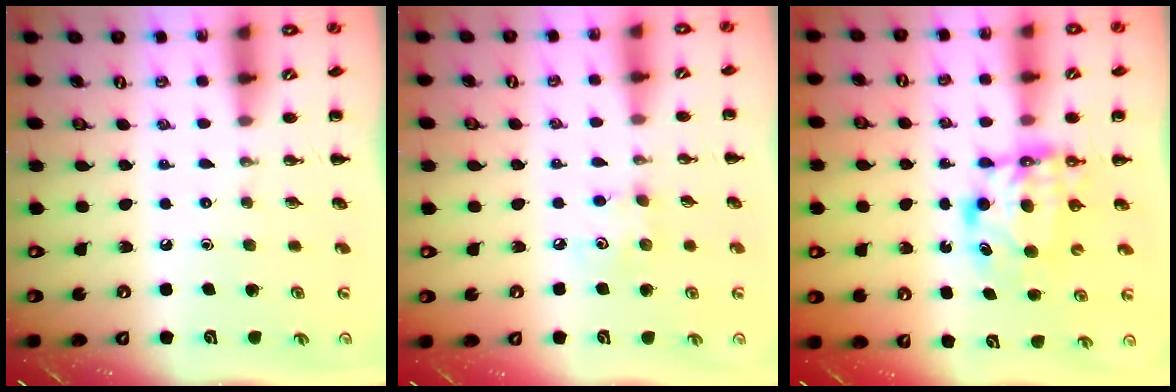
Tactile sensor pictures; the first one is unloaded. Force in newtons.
{"total": 5.1, "press": 5.0, "slide": 1.1}
{"total": 6.7, "press": 6.6, "slide": 1.0}